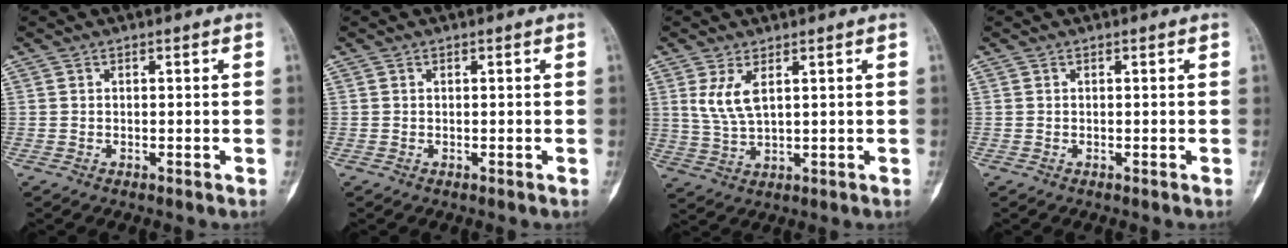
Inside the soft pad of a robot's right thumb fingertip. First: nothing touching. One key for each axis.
{"total": 0.0}
{"total": 5.5, "fx": 2.1, "fy": 2.1, "fz": 4.6, "tx": -0.098, "ty": -0.012, "tz": 0.056}
{"total": 0.0}